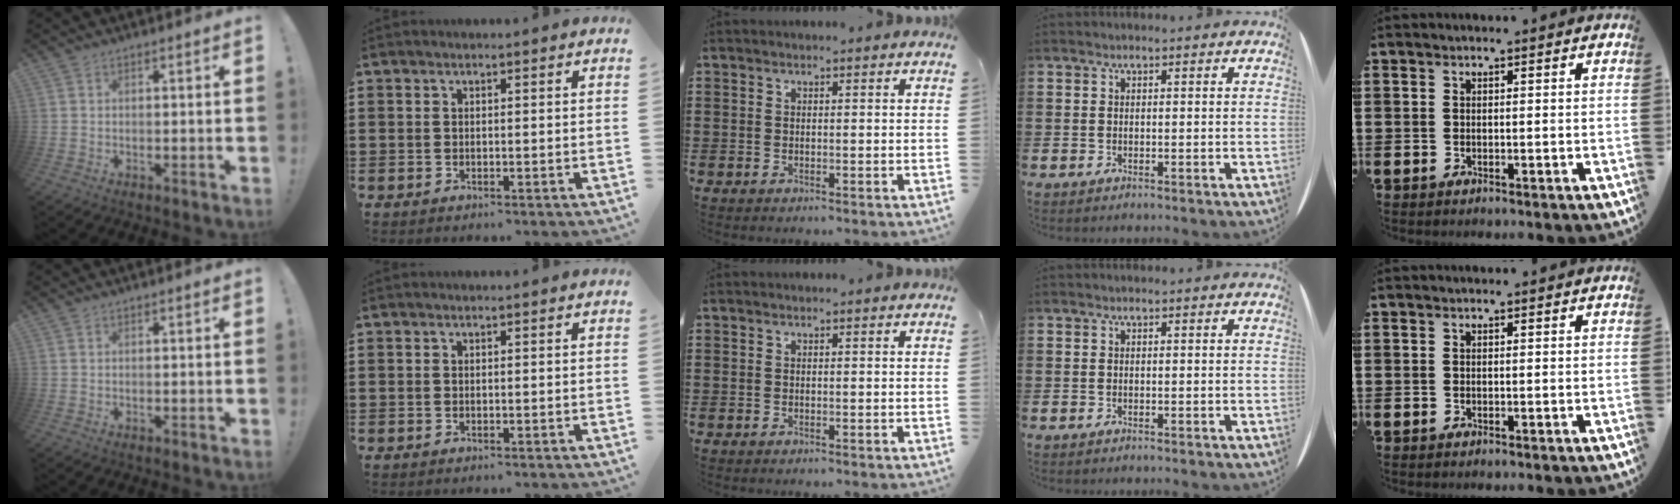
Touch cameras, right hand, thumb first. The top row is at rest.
{}